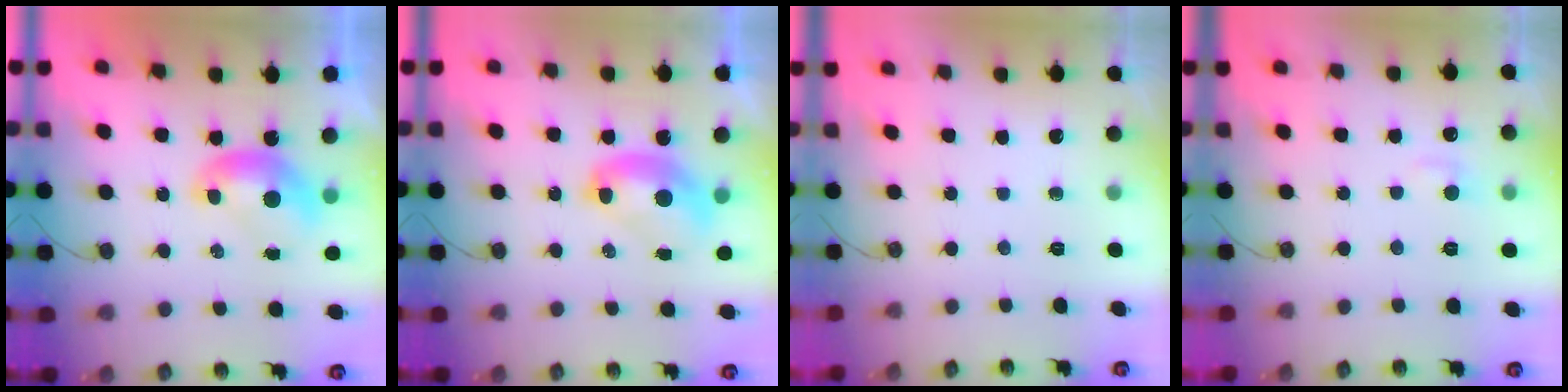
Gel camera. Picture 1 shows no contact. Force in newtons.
{"total": 2.7, "press": 2.7, "slide": 0.1}
{"total": 0.0}
{"total": 1.4, "press": 1.2, "slide": 0.7}